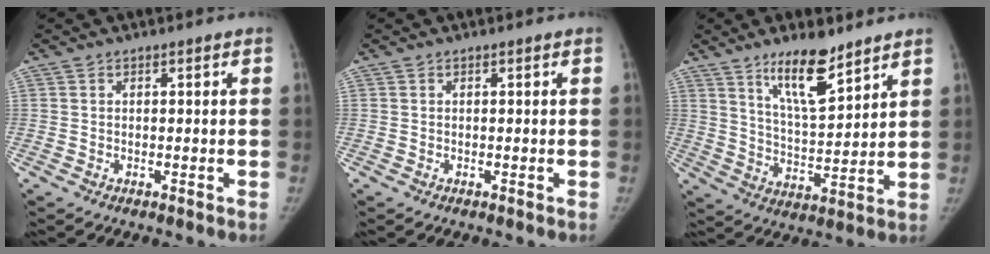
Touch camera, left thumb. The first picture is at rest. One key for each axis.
{"total": 0.0}
{"total": 11.5, "fx": 8.1, "fy": 3.2, "fz": 7.6, "tx": -0.114, "ty": -0.062, "tz": 0.148}